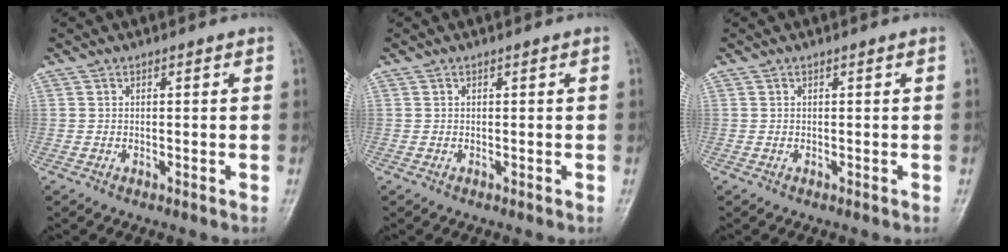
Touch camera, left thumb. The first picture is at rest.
{"total": 0.0}
{"total": 0.0}